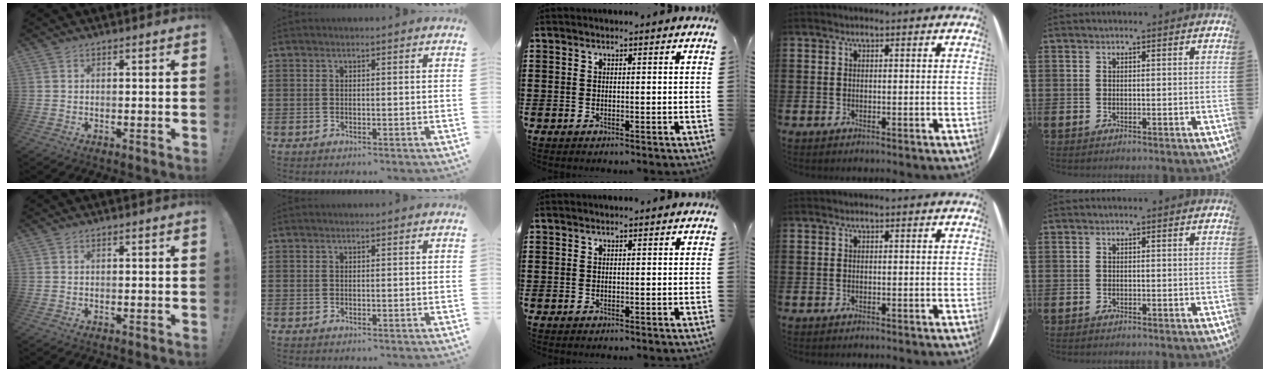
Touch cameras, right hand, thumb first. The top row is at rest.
{}